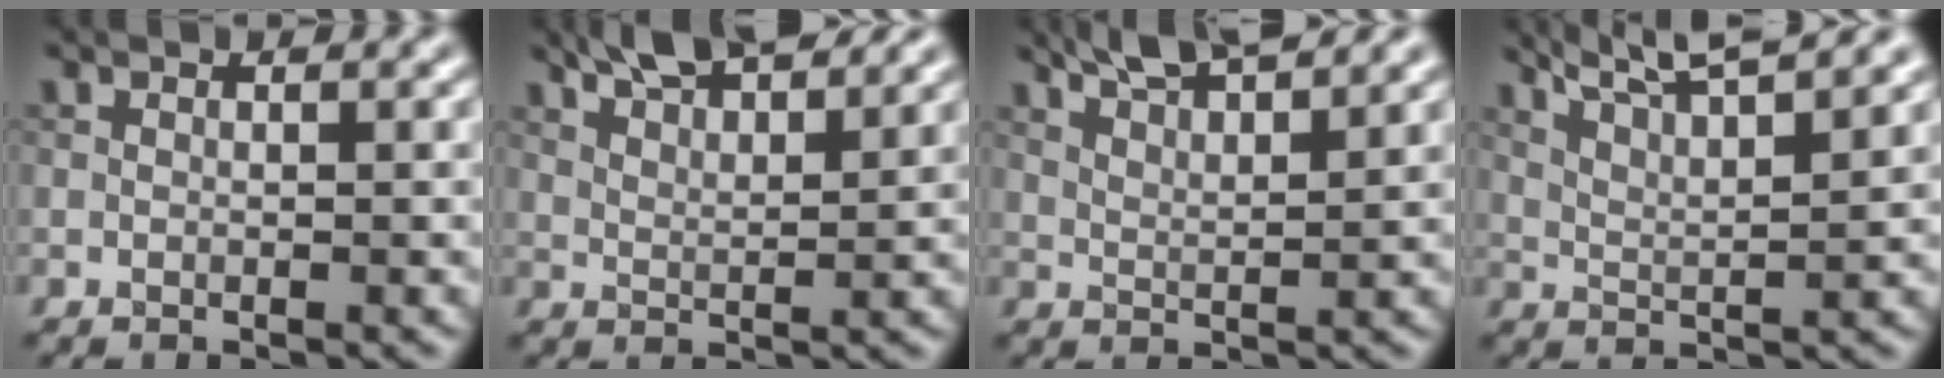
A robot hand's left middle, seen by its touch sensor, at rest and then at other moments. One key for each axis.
{"total": 6.3, "fx": 5.1, "fy": 1.4, "fz": 3.4, "tx": -0.052, "ty": 0.018, "tz": 0.073}
{"total": 6.2, "fx": 5.0, "fy": 1.3, "fz": 3.4, "tx": -0.046, "ty": 0.020, "tz": 0.062}
{"total": 9.4, "fx": 7.4, "fy": 2.0, "fz": 5.4, "tx": -0.077, "ty": 0.025, "tz": 0.080}